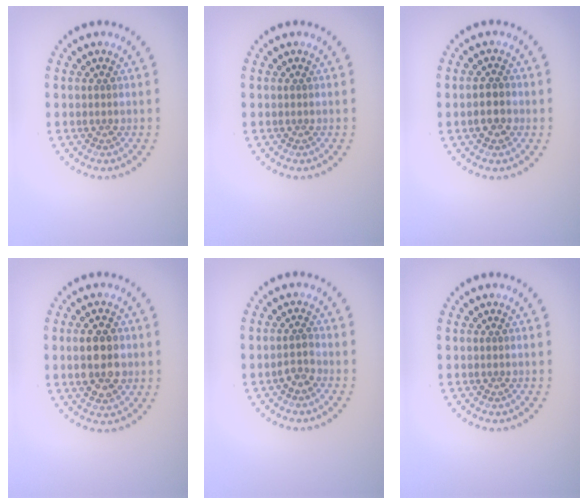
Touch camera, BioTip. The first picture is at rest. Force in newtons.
{"total": 0.0}
{"total": 2.3, "press": 2.2, "slide": 0.5}
{"total": 4.8, "press": 4.8, "slide": 0.2}
{"total": 1.2, "press": 1.1, "slide": 0.4}
{"total": 0.0}